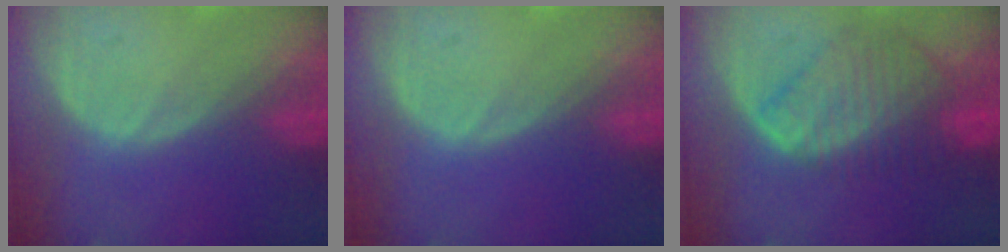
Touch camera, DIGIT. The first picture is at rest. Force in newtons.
{"total": 0.0}
{"total": 8.4, "press": 7.5, "slide": 3.8}